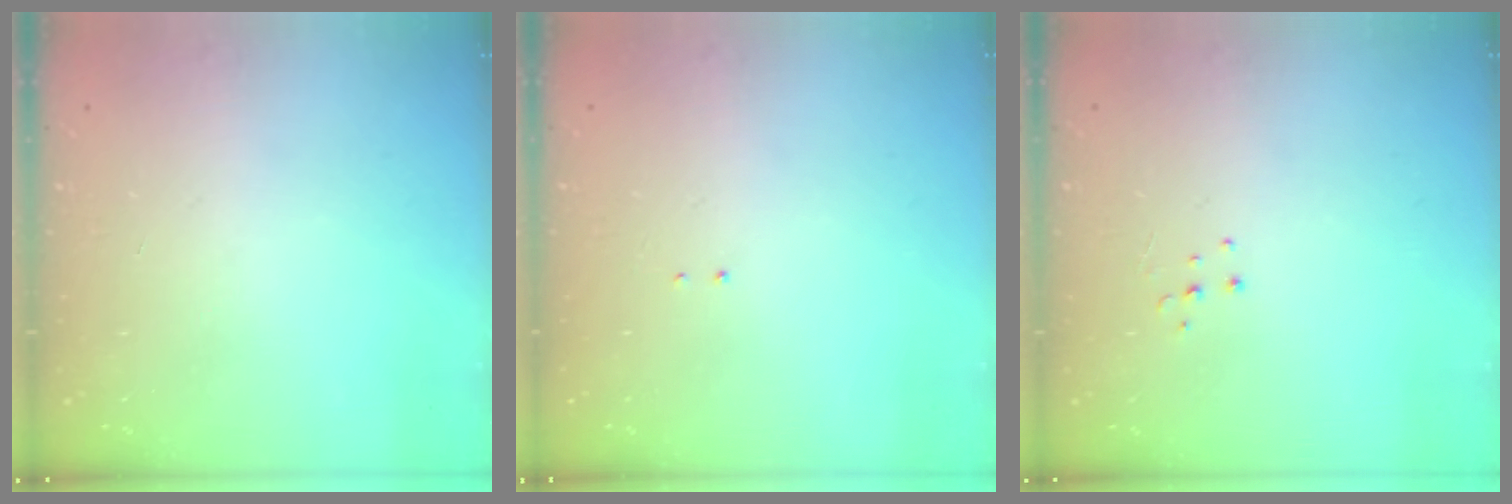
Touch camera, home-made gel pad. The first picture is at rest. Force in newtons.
{"total": 1.3, "press": 1.2, "slide": 0.6}
{"total": 4.3, "press": 4.3, "slide": 0.3}